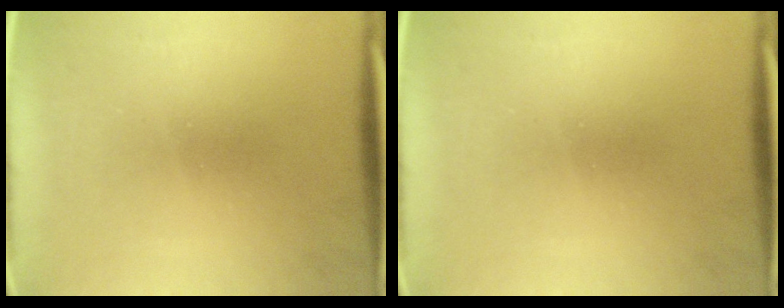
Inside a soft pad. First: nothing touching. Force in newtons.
{"total": 0.0}